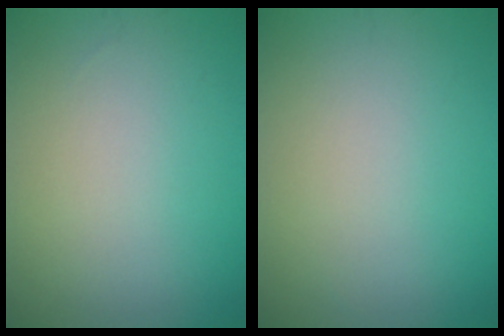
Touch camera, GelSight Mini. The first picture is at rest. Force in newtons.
{"total": 0.0}